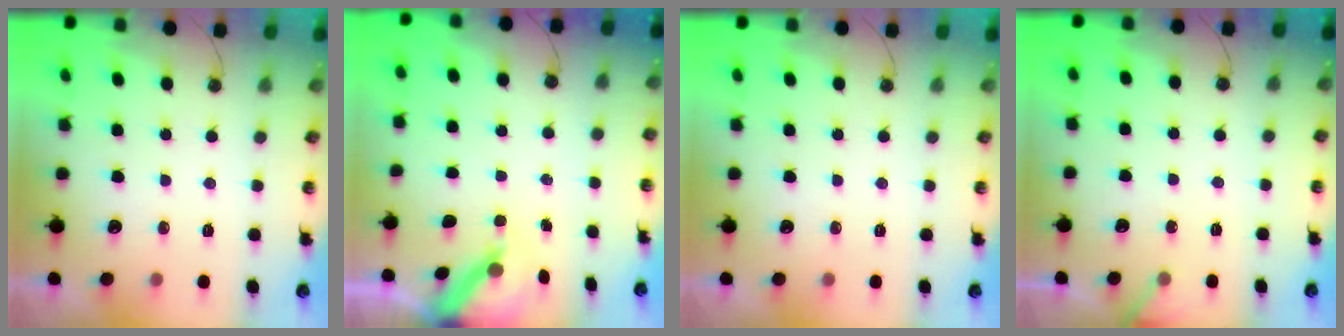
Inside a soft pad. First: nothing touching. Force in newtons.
{"total": 6.1, "press": 6.0, "slide": 0.9}
{"total": 0.0}
{"total": 2.7, "press": 2.7, "slide": 0.2}